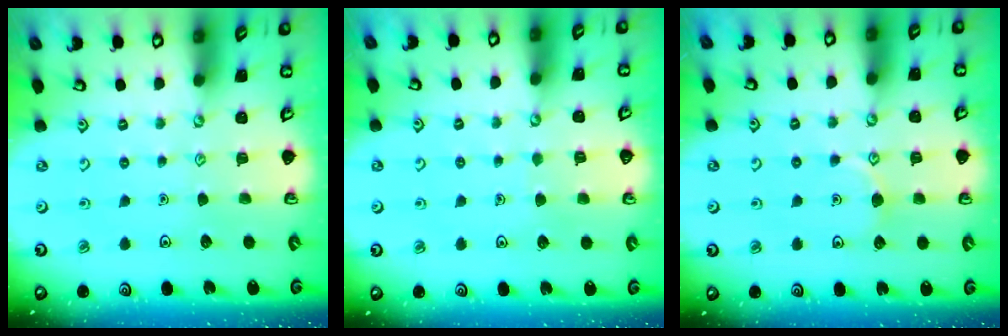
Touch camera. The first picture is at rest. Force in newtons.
{"total": 3.3, "press": 3.2, "slide": 0.3}
{"total": 4.7, "press": 4.6, "slide": 0.7}